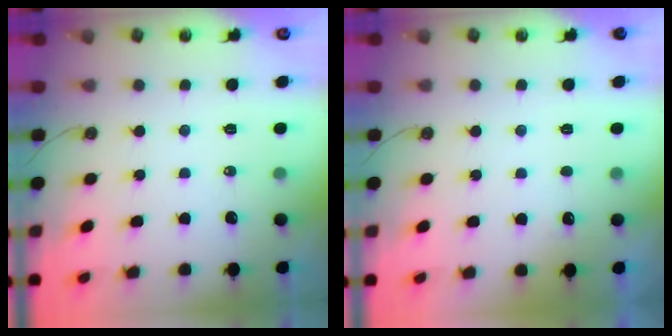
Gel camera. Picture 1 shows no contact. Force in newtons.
{"total": 2.6, "press": 2.4, "slide": 1.0}